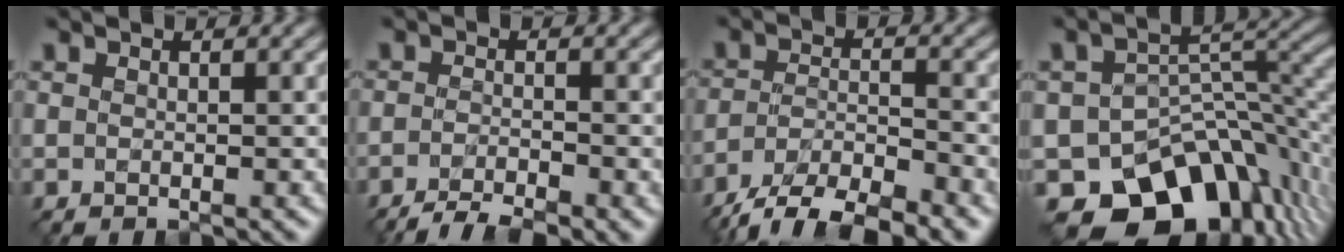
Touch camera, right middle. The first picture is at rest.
{"total": 4.8, "force": [-3.7, 1.0, 2.9], "torque": [-0.041, -0.005, -0.070]}
{"total": 8.0, "force": [-6.4, 2.2, 4.3], "torque": [-0.076, -0.008, -0.115]}
{"total": 12.0, "force": [-7.1, 7.2, 6.5], "torque": [-0.086, -0.006, -0.117]}